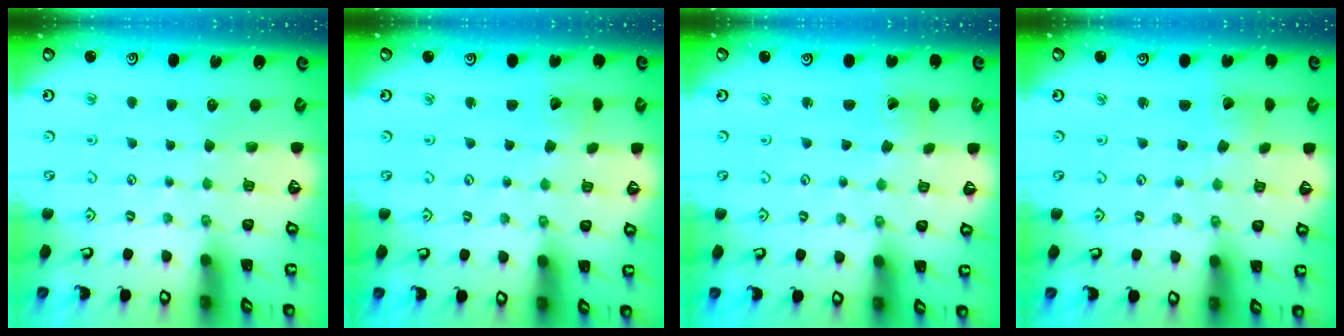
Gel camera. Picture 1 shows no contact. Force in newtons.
{"total": 4.1, "press": 4.1, "slide": 0.4}
{"total": 0.7, "press": 0.7, "slide": 0.1}
{"total": 1.4, "press": 1.4, "slide": 0.1}